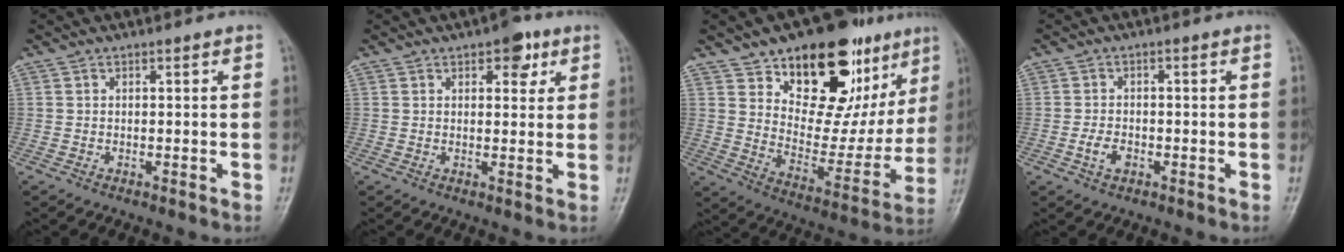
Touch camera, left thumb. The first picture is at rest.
{"total": 5.0, "force": [2.6, 2.7, 3.3], "torque": [-0.019, -0.007, 0.029]}
{"total": 25.0, "force": [13.8, 13.1, 16.2], "torque": [-0.178, -0.045, 0.217]}
{"total": 3.0, "force": [-1.2, 1.9, 2.0], "torque": [-0.036, 0.006, -0.021]}